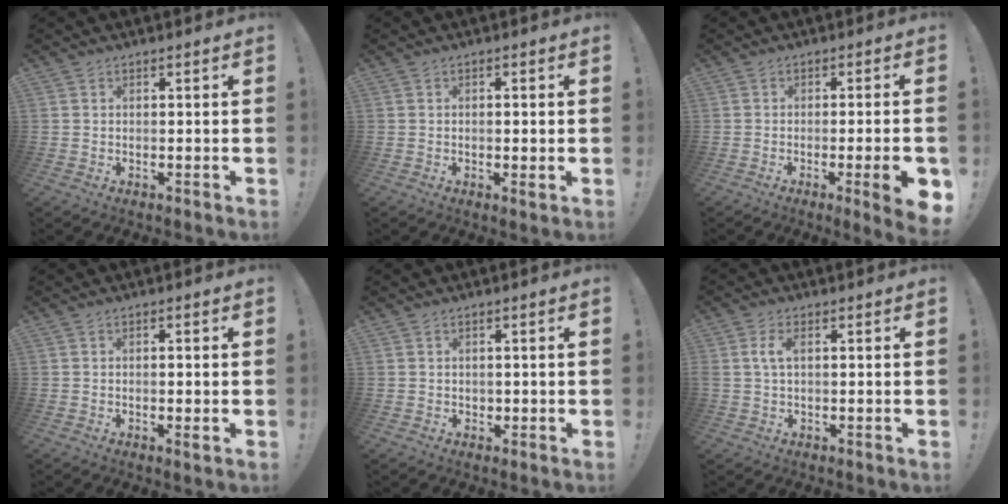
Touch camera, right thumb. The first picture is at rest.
{"total": 1.8, "force": [-0.1, 0.4, 1.8], "torque": [-0.021, -0.002, -0.003]}
{"total": 8.6, "force": [-2.6, 0.5, 8.2], "torque": [-0.116, -0.002, -0.037]}
{"total": 1.6, "force": [-0.1, 0.3, 1.6], "torque": [-0.018, -0.002, -0.005]}
{"total": 0.9, "force": [0.2, 0.9, 0.2], "torque": [-0.005, 0.003, 0.003]}
{"total": 3.7, "force": [0.6, 1.8, 3.2], "torque": [-0.074, 0.007, 0.010]}